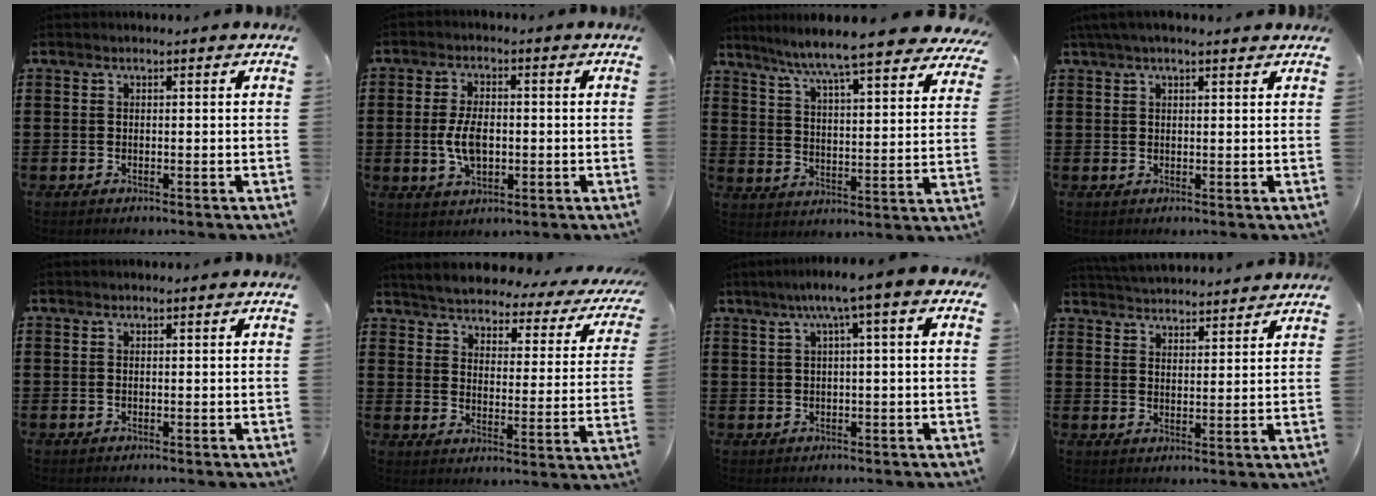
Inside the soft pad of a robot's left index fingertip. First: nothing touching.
{"total": 5.9, "force": [-0.6, 3.1, 5.1], "torque": [-0.112, -0.001, -0.014]}
{"total": 7.4, "force": [6.6, -0.5, 3.2], "torque": [-0.091, -0.044, 0.108]}
{"total": 2.6, "force": [1.9, 0.7, 1.7], "torque": [-0.036, 0.005, 0.035]}
{"total": 0.0}
{"total": 3.5, "force": [3.5, 0.2, 0.5], "torque": [-0.036, -0.030, 0.052]}
{"total": 4.5, "force": [0.9, -0.1, 4.4], "torque": [-0.084, 0.000, 0.009]}
{"total": 3.8, "force": [3.8, 0.0, -0.1], "torque": [-0.010, -0.019, 0.068]}